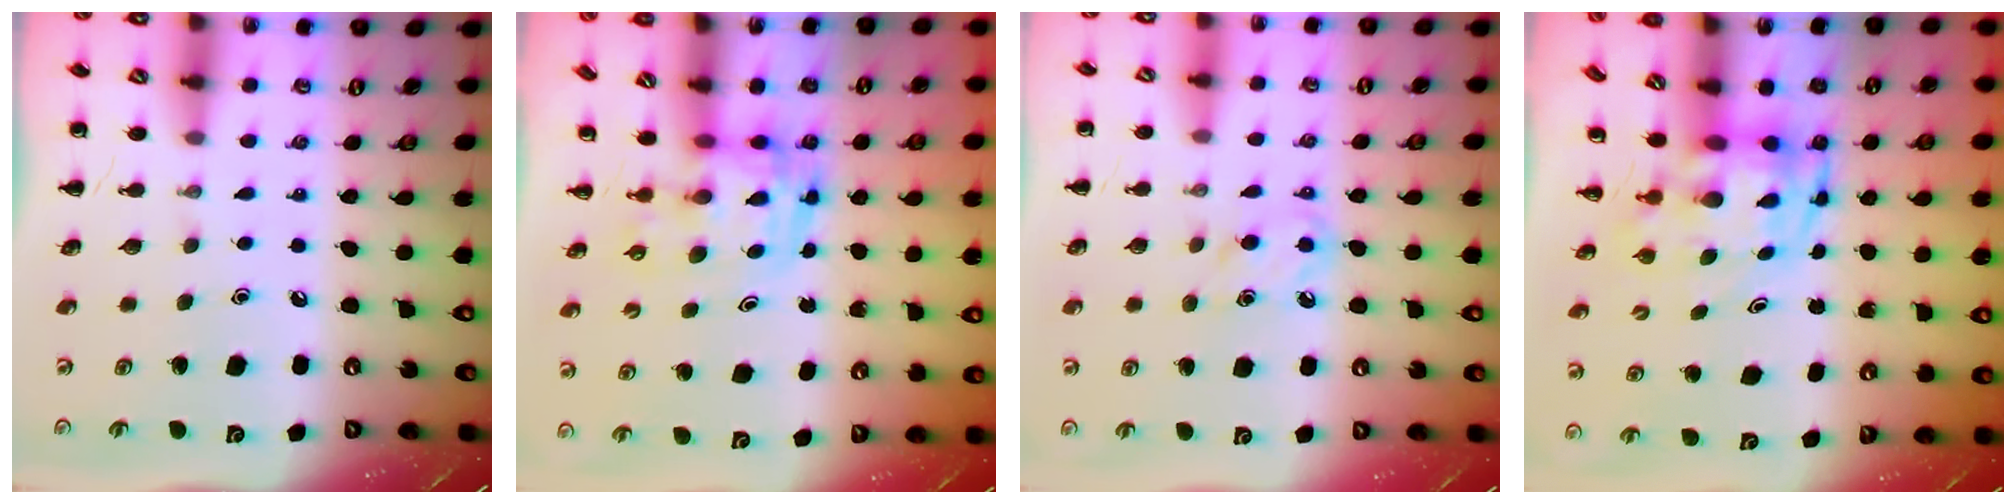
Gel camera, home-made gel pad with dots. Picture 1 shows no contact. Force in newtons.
{"total": 3.6, "press": 3.5, "slide": 0.6}
{"total": 5.1, "press": 4.8, "slide": 1.6}
{"total": 3.6, "press": 3.5, "slide": 0.8}